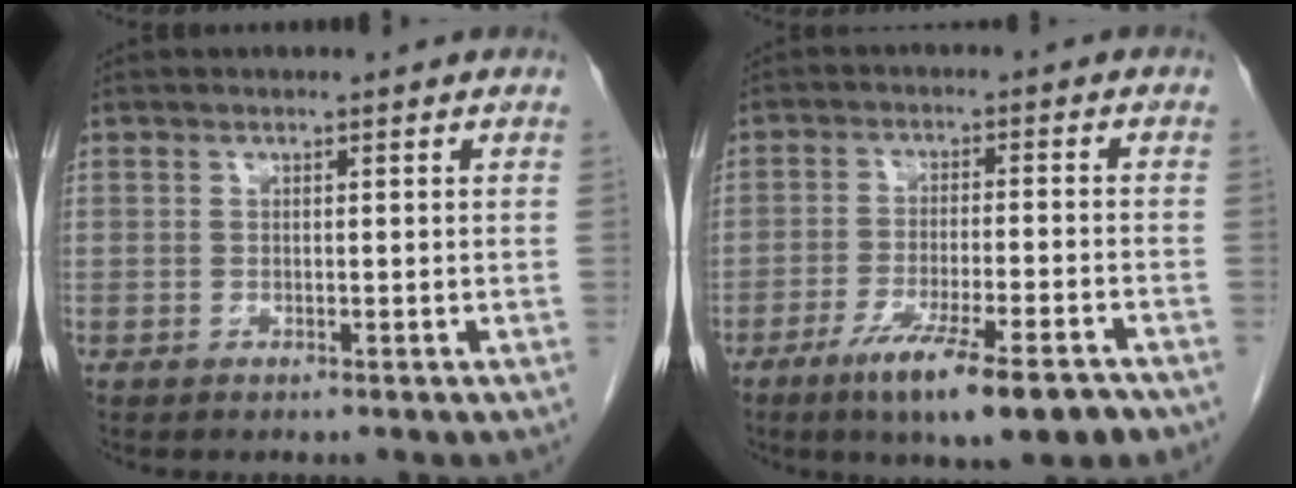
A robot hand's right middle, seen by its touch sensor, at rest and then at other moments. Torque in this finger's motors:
{"motor_torque": [1.34, -0.79, 0.19, 0.09]}